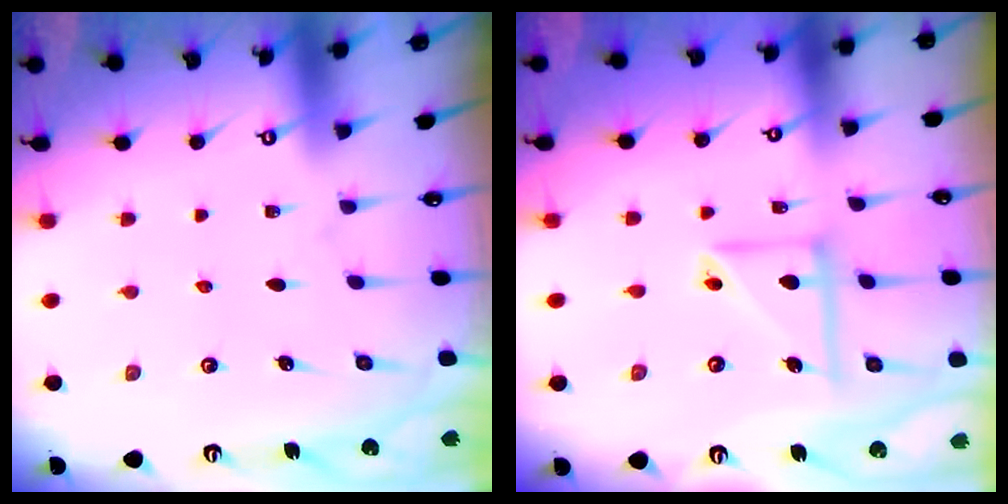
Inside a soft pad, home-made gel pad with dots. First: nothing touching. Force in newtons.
{"total": 10.4, "press": 10.4, "slide": 0.9}